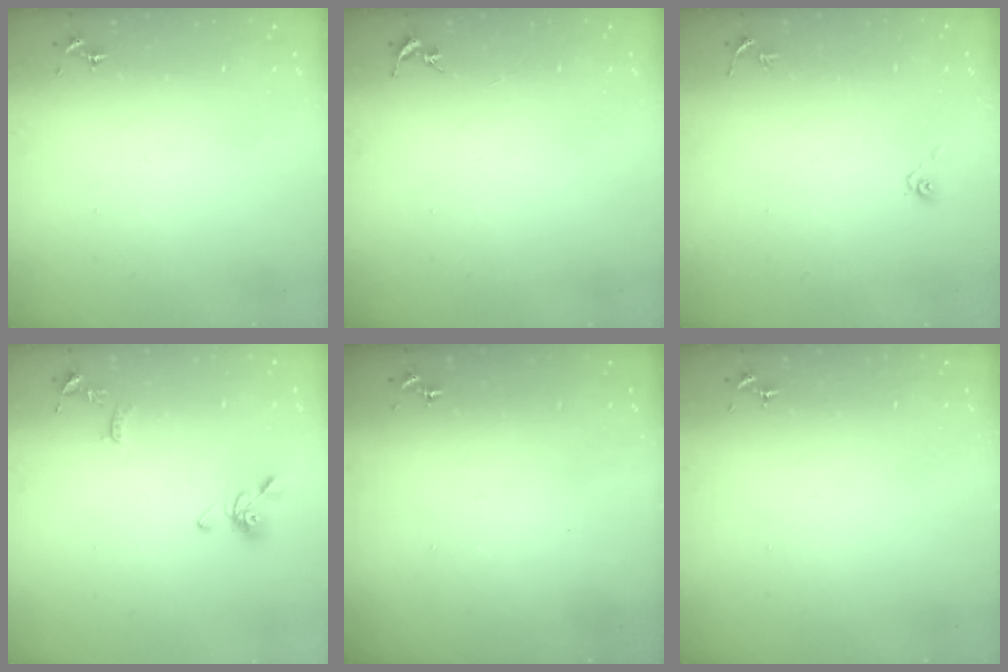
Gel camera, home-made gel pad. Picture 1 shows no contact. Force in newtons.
{"total": 0.0}
{"total": 4.0, "press": 3.3, "slide": 2.2}
{"total": 10.1, "press": 10.1, "slide": 1.2}
{"total": 0.0}
{"total": 0.0}